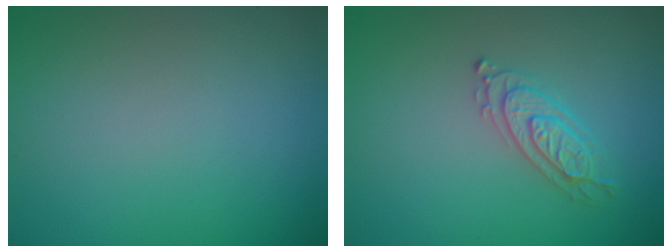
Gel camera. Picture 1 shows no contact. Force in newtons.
{"total": 2.2, "press": 2.1, "slide": 0.4}